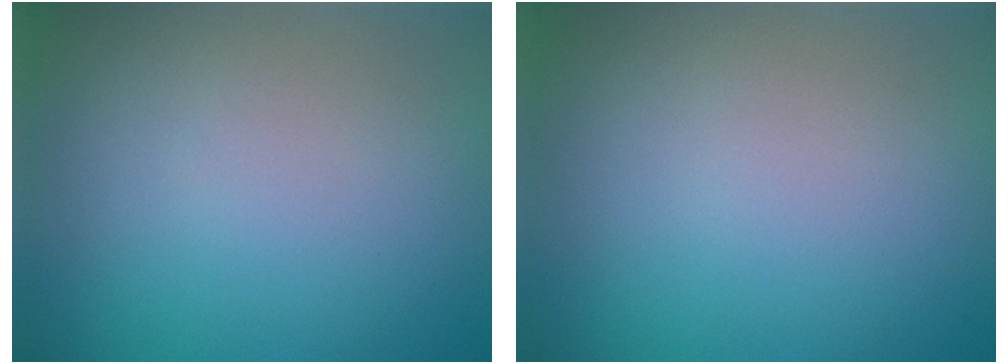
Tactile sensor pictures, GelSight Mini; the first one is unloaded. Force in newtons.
{"total": 0.0}